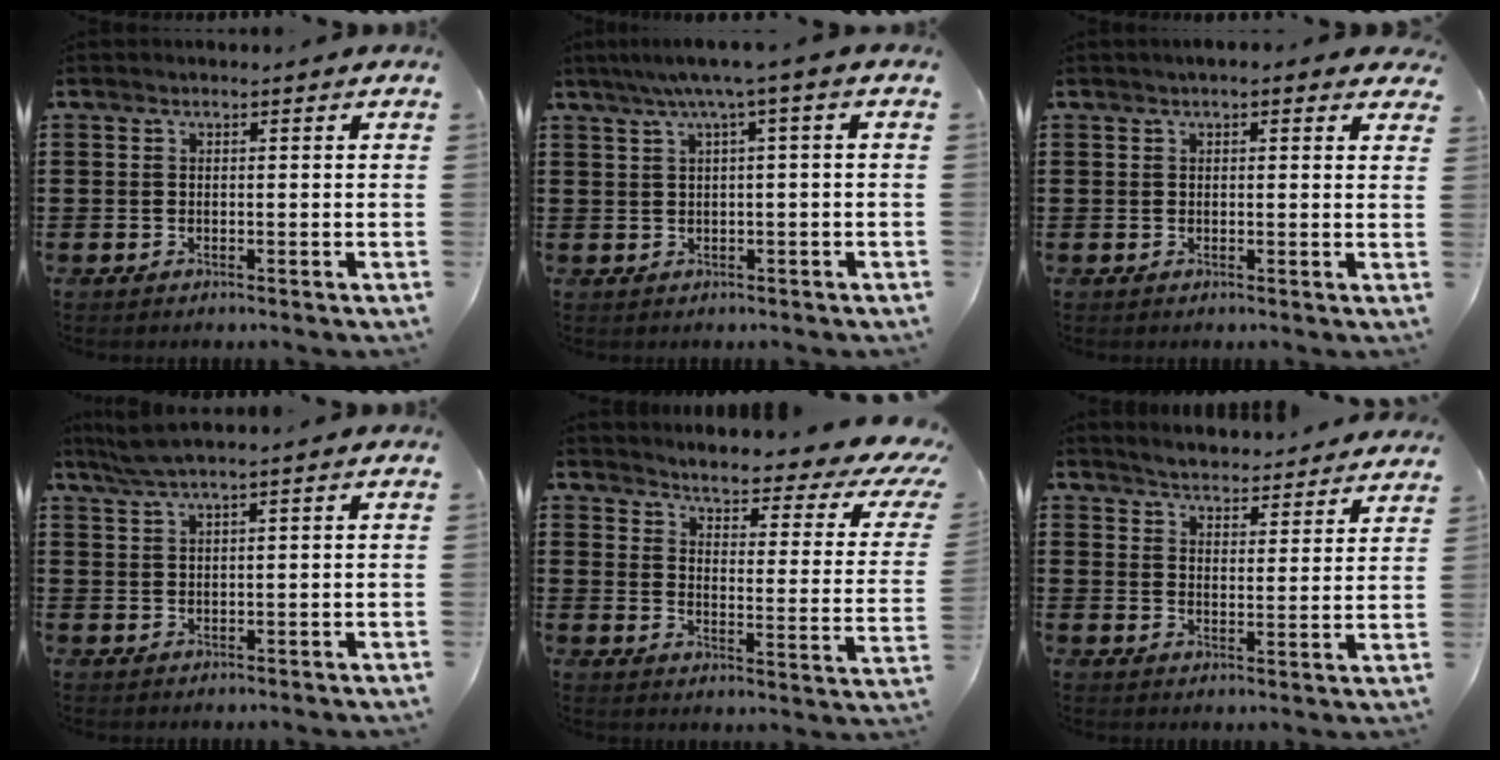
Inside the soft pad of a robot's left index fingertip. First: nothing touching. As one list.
[{"total": 3.6, "force": [0.6, -0.2, 3.6], "torque": [-0.067, -0.003, 0.006]}, {"total": 1.4, "force": [0.9, 0.6, 0.8], "torque": [-0.019, 0.007, 0.016]}, {"total": 2.5, "force": [1.7, -0.1, 1.8], "torque": [-0.039, 0.002, 0.031]}, {"total": 4.2, "force": [3.4, 0.2, 2.4], "torque": [-0.059, -0.037, 0.048]}, {"total": 4.3, "force": [4.3, -0.4, -0.1], "torque": [-0.019, -0.030, 0.074]}]